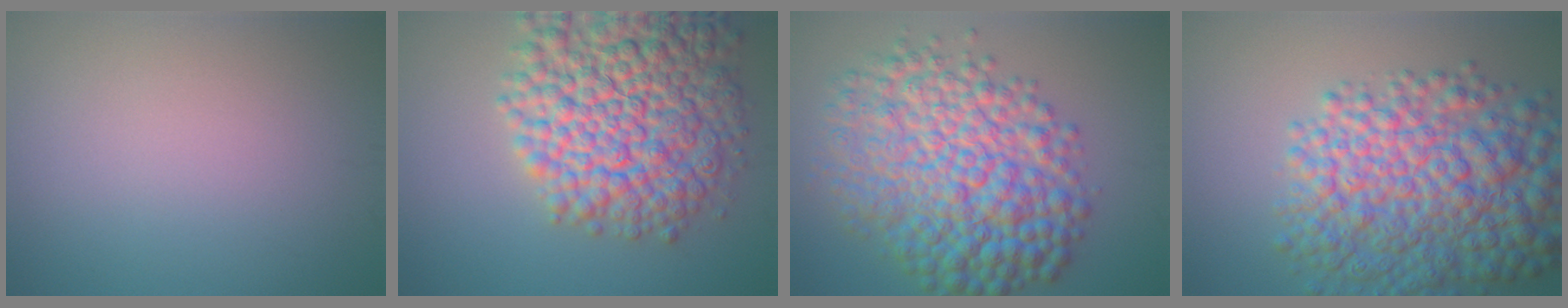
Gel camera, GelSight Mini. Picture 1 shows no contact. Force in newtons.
{"total": 12.1, "press": 12.1, "slide": 0.5}
{"total": 11.0, "press": 11.0, "slide": 0.1}
{"total": 10.6, "press": 10.6, "slide": 0.2}